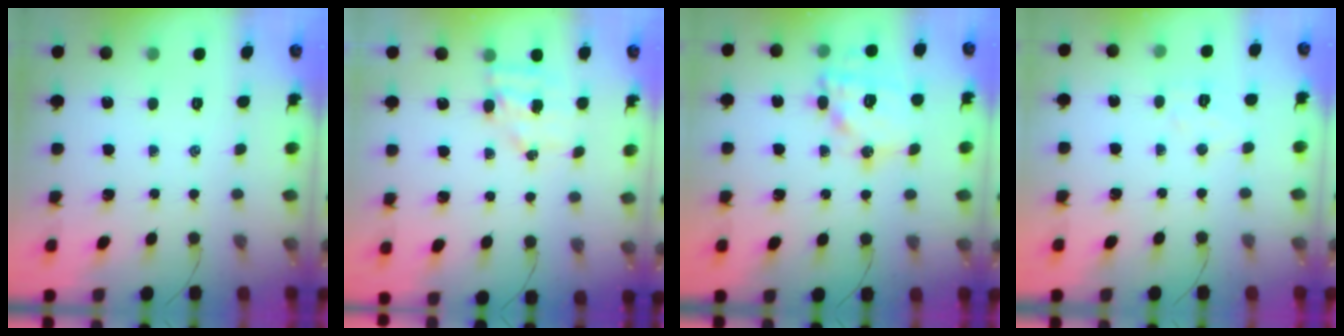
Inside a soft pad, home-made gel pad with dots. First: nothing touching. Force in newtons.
{"total": 5.2, "press": 5.2, "slide": 0.5}
{"total": 15.3, "press": 15.1, "slide": 2.4}
{"total": 5.0, "press": 4.9, "slide": 1.1}